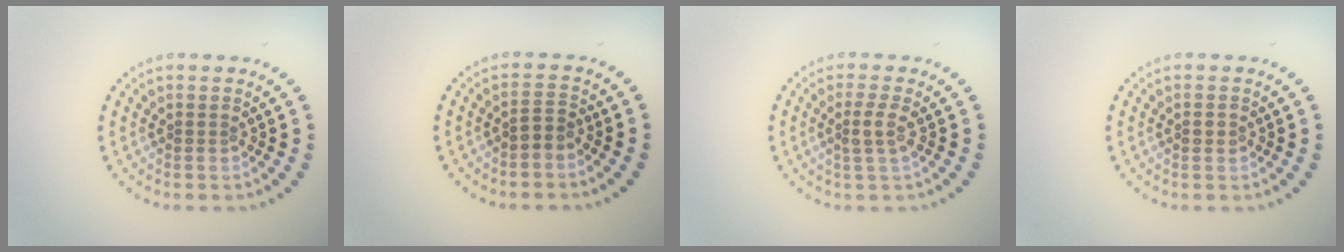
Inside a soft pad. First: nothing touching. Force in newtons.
{"total": 1.5, "press": 1.2, "slide": 0.9}
{"total": 1.8, "press": 1.5, "slide": 0.9}
{"total": 1.0, "press": 1.0, "slide": 0.0}